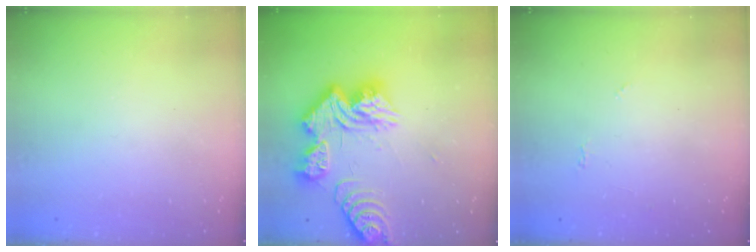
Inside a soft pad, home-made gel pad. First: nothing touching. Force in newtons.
{"total": 18.5, "press": 18.4, "slide": 1.9}
{"total": 4.1, "press": 4.1, "slide": 0.5}